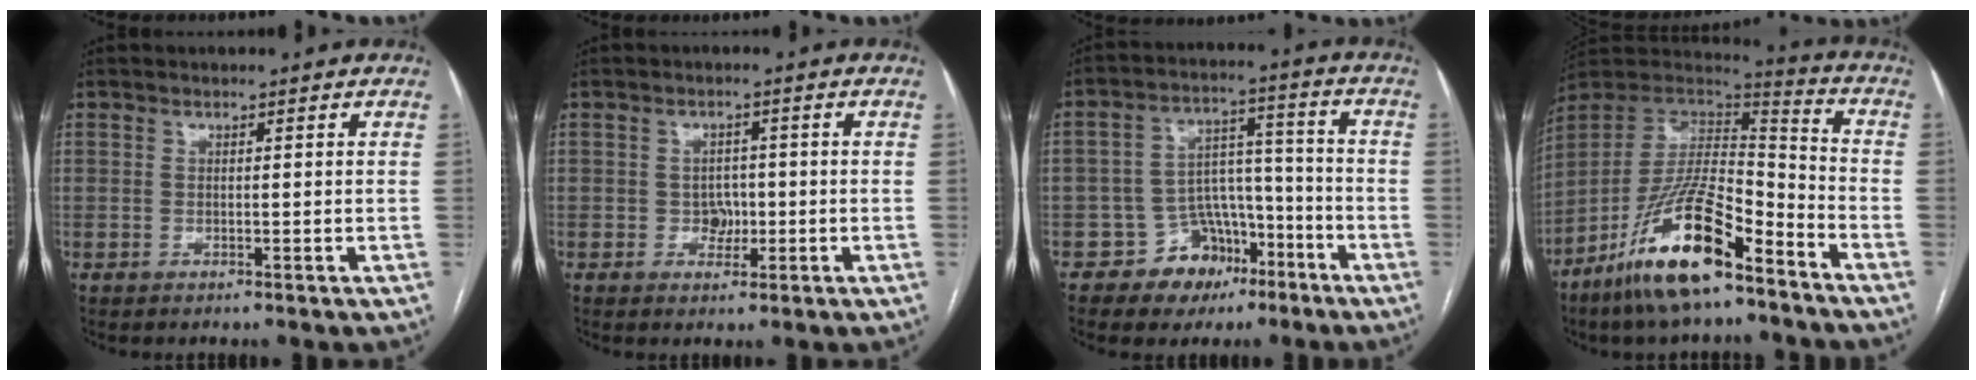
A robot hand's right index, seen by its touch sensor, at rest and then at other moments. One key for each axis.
{"total": 2.7, "fx": -0.5, "fy": 2.3, "fz": 1.5, "tx": -0.014, "ty": 0.005, "tz": -0.004}
{"total": 9.1, "fx": -5.4, "fy": 6.8, "fz": 2.7, "tx": -0.030, "ty": 0.036, "tz": -0.078}
{"total": 18.5, "fx": -11.9, "fy": 4.8, "fz": 13.3, "tx": -0.261, "ty": -0.006, "tz": -0.219}